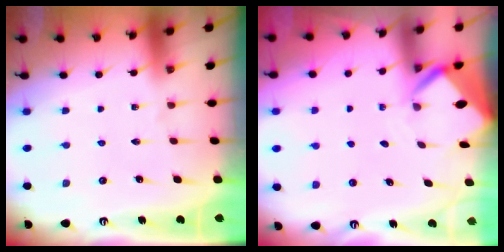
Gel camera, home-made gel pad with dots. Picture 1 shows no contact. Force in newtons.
{"total": 3.5, "press": 3.5, "slide": 0.2}